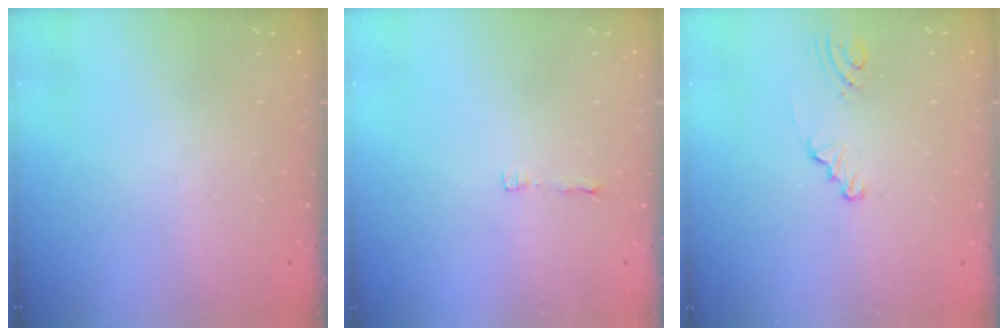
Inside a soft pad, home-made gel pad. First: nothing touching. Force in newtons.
{"total": 2.8, "press": 2.8, "slide": 0.3}
{"total": 1.7, "press": 1.7, "slide": 0.2}